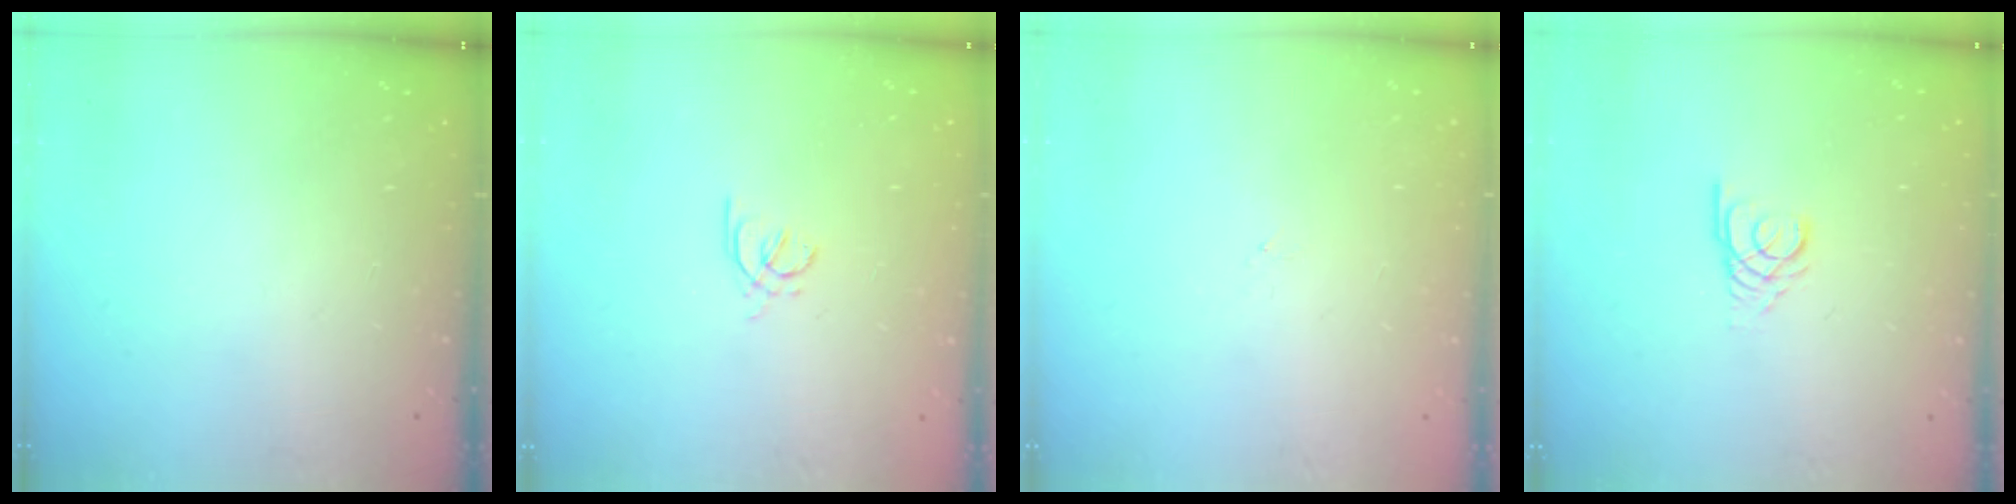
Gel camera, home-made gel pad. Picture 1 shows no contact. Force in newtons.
{"total": 2.0, "press": 1.9, "slide": 0.5}
{"total": 0.0}
{"total": 2.7, "press": 2.7, "slide": 0.3}